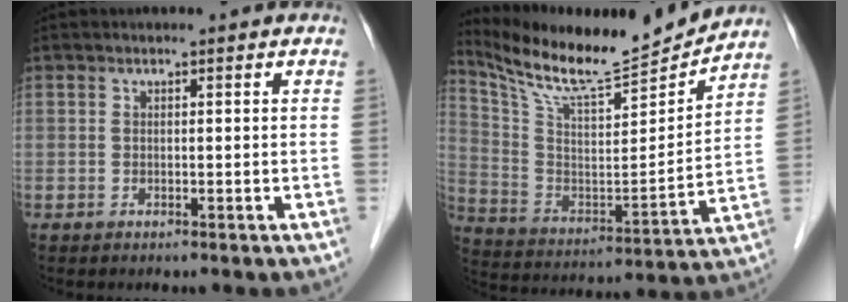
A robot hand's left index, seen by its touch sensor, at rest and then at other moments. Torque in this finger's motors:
{"motor_torque": [-0.04, -0.21, 0.03, 0.06]}